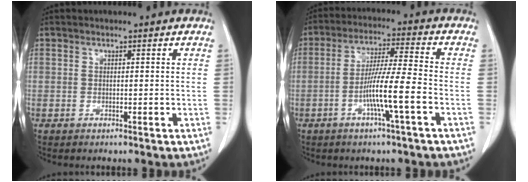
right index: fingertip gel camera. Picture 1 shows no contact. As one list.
[{"total": 9.0, "force": [-3.1, -0.6, 8.4], "torque": [-0.156, 0.000, -0.059]}]